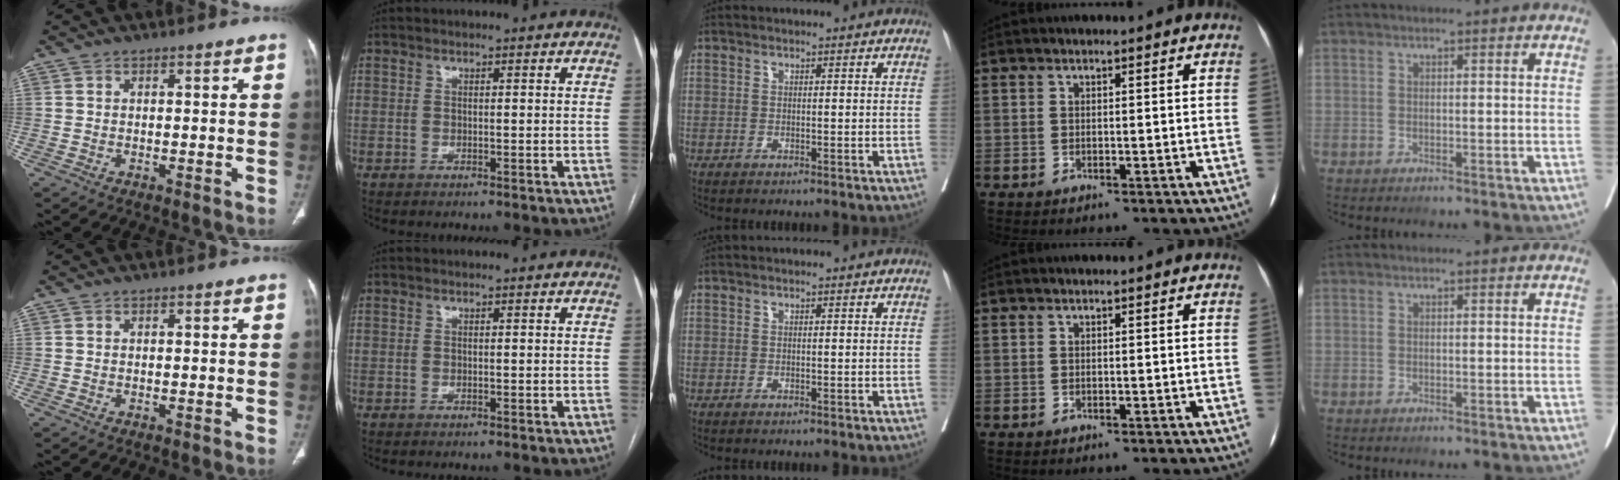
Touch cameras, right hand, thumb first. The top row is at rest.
{"middle": {"total": 0.5, "force": [-0.3, -0.1, 0.4], "torque": [-0.015, -0.001, -0.006]}}